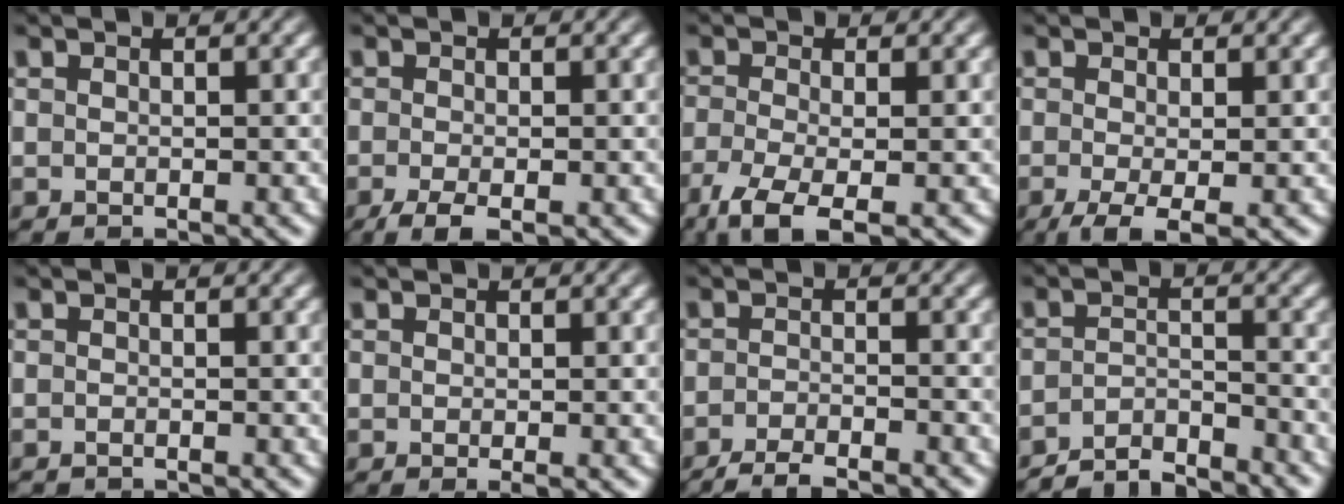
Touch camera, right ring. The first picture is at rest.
{"total": 3.0, "force": [-1.9, 1.3, 2.0], "torque": [-0.039, -0.017, -0.023]}
{"total": 5.7, "force": [-3.8, 2.0, 3.7], "torque": [-0.080, -0.037, -0.046]}
{"total": 4.0, "force": [-2.5, 1.5, 2.7], "torque": [-0.060, -0.030, -0.027]}
{"total": 1.0, "force": [-1.0, -0.1, 0.0], "torque": [-0.009, -0.009, -0.011]}
{"total": 0.9, "force": [-0.5, 0.0, 0.8], "torque": [-0.007, -0.001, -0.008]}
{"total": 3.7, "force": [-3.5, 0.8, 0.9], "torque": [-0.012, -0.007, -0.059]}
{"total": 4.6, "force": [-4.3, 0.9, 1.1], "torque": [-0.010, -0.012, -0.076]}